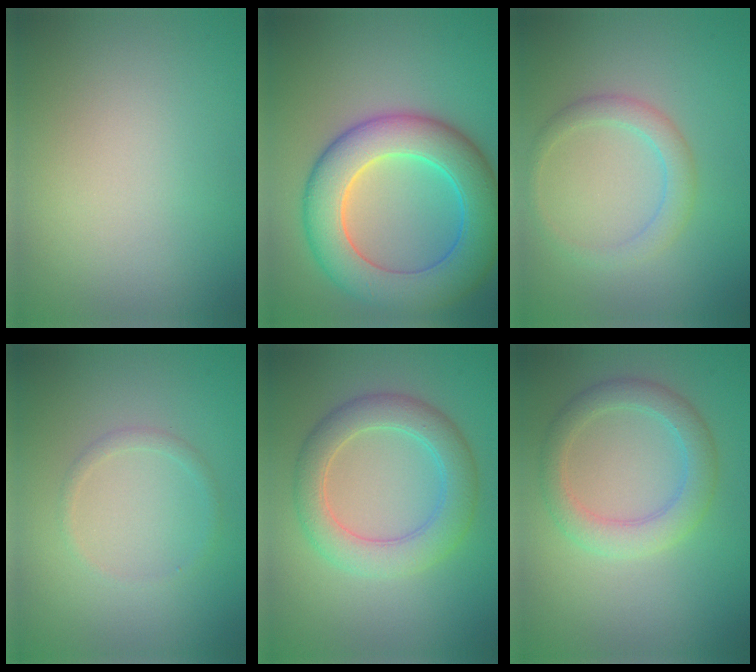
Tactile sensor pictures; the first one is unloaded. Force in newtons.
{"total": 9.4, "press": 9.4, "slide": 0.2}
{"total": 2.3, "press": 2.3, "slide": 0.0}
{"total": 1.0, "press": 1.0, "slide": 0.1}
{"total": 4.9, "press": 4.9, "slide": 0.2}
{"total": 3.5, "press": 3.5, "slide": 0.2}